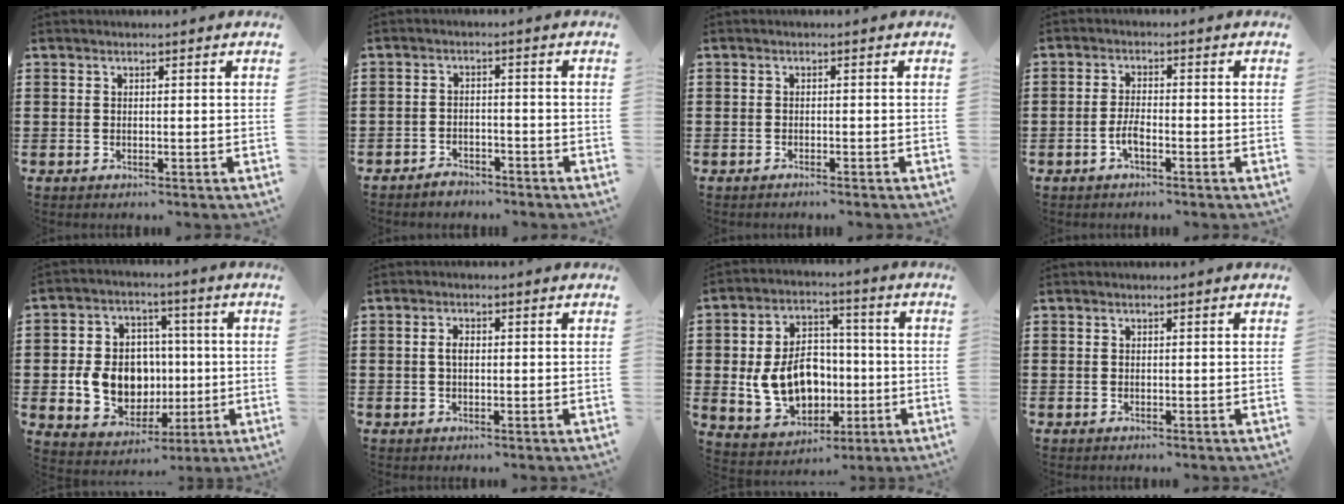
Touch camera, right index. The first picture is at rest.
{"total": 2.5, "force": [-2.5, 0.5, -0.1], "torque": [-0.004, 0.003, -0.052]}
{"total": 1.0, "force": [-1.0, -0.2, 0.1], "torque": [-0.003, -0.003, -0.019]}
{"total": 2.8, "force": [-1.5, 0.7, 2.3], "torque": [-0.056, -0.005, -0.031]}
{"total": 10.1, "force": [-0.7, 8.5, 5.4], "torque": [-0.121, 0.015, -0.007]}
{"total": 1.9, "force": [0.1, 0.9, 1.6], "torque": [-0.034, 0.005, 0.000]}
{"total": 10.5, "force": [-1.0, 8.2, 6.5], "torque": [-0.116, 0.012, -0.017]}
{"total": 0.0}